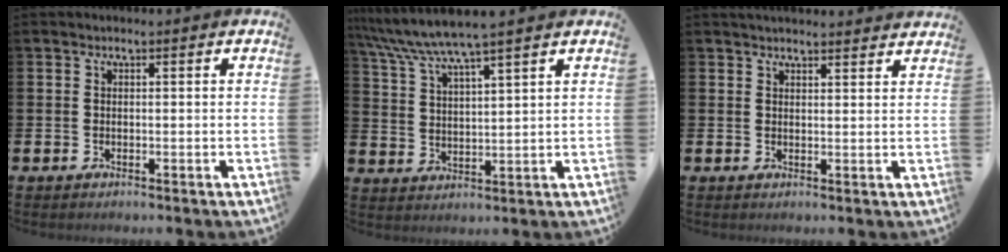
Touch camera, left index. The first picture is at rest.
{"total": 6.5, "force": [5.8, -0.1, 2.8], "torque": [-0.073, -0.027, 0.101]}
{"total": 2.5, "force": [2.5, 0.2, 0.2], "torque": [-0.006, -0.011, 0.044]}